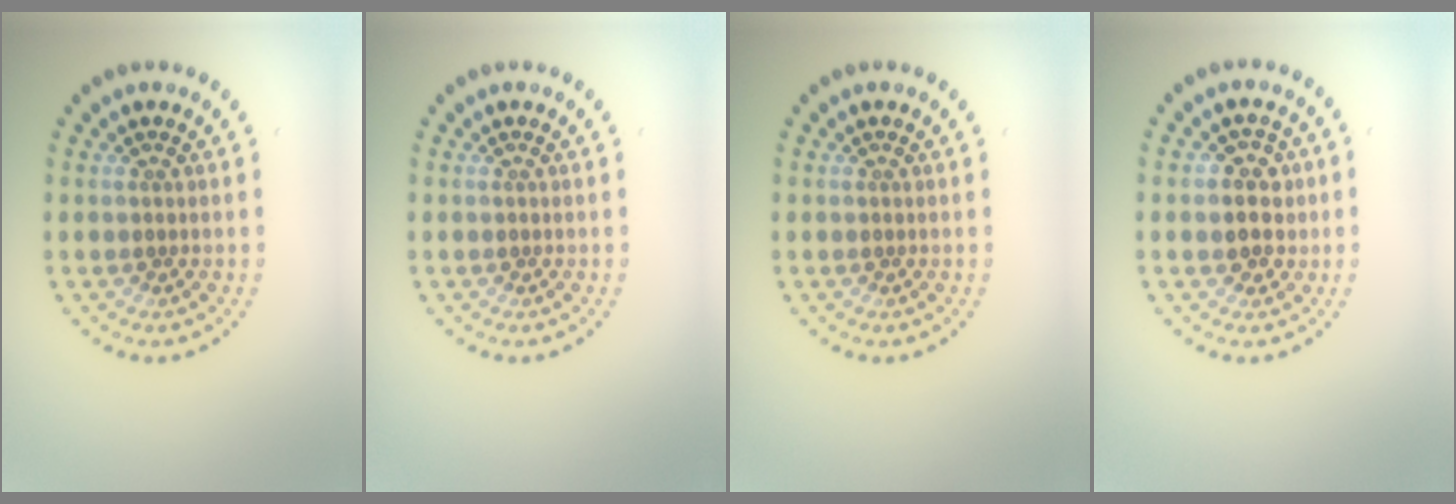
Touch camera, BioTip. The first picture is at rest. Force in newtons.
{"total": 0.0}
{"total": 0.0}
{"total": 3.0, "press": 2.9, "slide": 0.9}